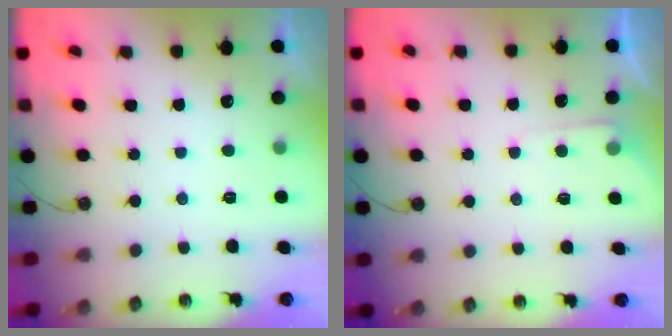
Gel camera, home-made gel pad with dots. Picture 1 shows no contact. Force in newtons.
{"total": 4.1, "press": 4.0, "slide": 0.6}